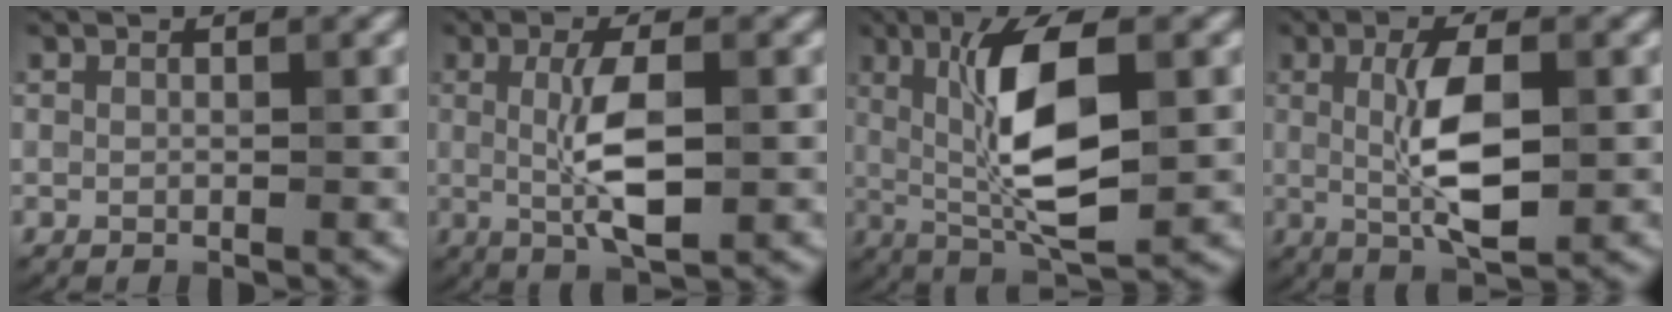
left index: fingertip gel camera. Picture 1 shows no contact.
{"total": 5.4, "force": [0.1, 1.5, 5.1], "torque": [-0.103, -0.001, 0.002]}
{"total": 9.1, "force": [1.1, 2.9, 8.6], "torque": [-0.151, -0.005, 0.021]}
{"total": 6.2, "force": [0.2, 1.9, 5.9], "torque": [-0.114, 0.000, 0.004]}